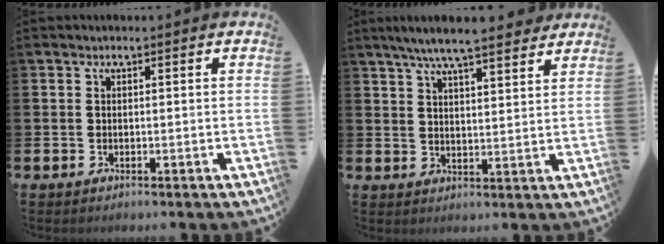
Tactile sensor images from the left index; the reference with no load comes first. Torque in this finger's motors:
{"motor_torque": [0.36, -0.39, 0.92, 0.21]}